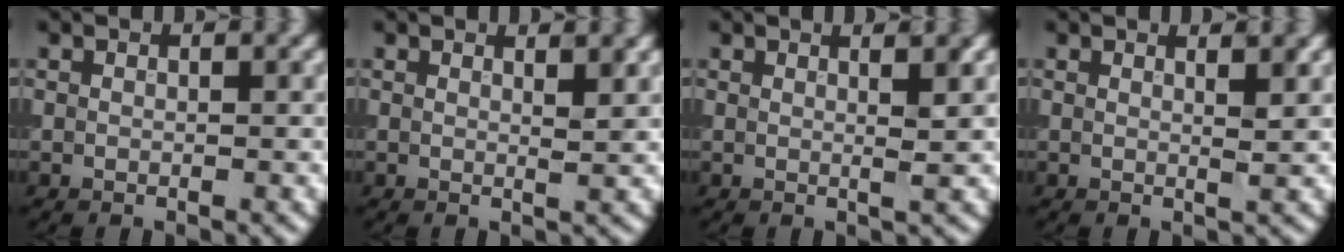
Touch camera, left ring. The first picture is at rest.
{"total": 1.8, "force": [1.0, 0.5, 1.4], "torque": [-0.010, 0.002, 0.006]}
{"total": 3.1, "force": [1.1, 1.0, 2.7], "torque": [-0.022, 0.014, -0.012]}
{"total": 2.1, "force": [1.0, 0.6, 1.8], "torque": [-0.016, 0.006, -0.001]}